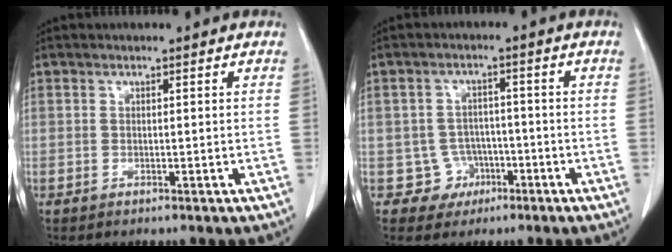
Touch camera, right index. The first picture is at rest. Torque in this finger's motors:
{"motor_torque": [-0.33, 0.04, -0.73, -0.21]}